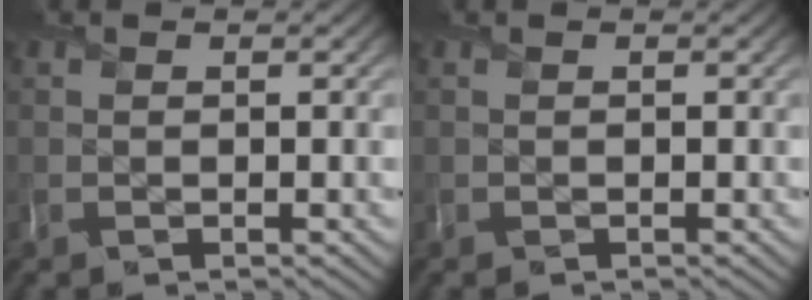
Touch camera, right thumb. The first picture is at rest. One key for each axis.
{"total": 0.0}